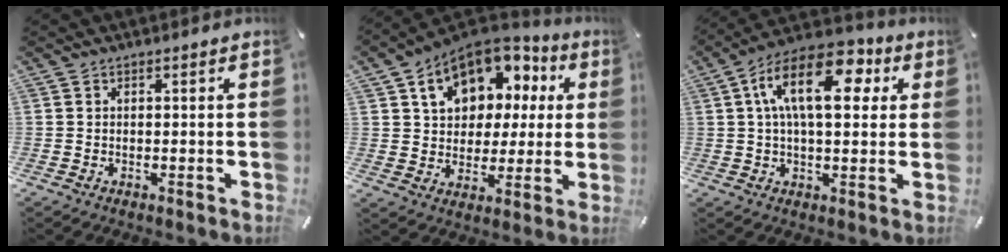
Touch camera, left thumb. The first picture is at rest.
{"total": 13.5, "force": [6.1, 10.1, 6.5], "torque": [-0.109, -0.032, 0.113]}
{"total": 16.5, "force": [4.9, 8.5, 13.3], "torque": [-0.234, -0.005, 0.078]}